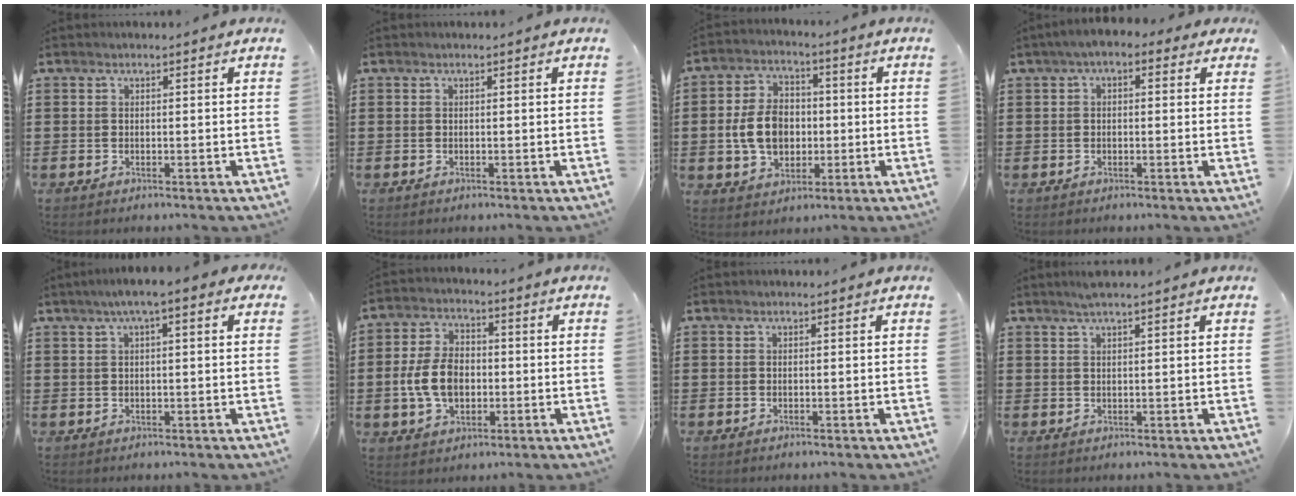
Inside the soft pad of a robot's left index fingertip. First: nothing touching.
{"total": 0.0}
{"total": 8.0, "force": [-0.8, 6.0, 5.3], "torque": [-0.117, 0.007, -0.019]}
{"total": 2.4, "force": [-0.1, 1.4, 2.0], "torque": [-0.039, 0.010, -0.005]}
{"total": 3.1, "force": [0.9, 0.4, 2.9], "torque": [-0.056, 0.004, 0.014]}
{"total": 7.7, "force": [-1.2, 5.2, 5.6], "torque": [-0.132, 0.007, -0.026]}
{"total": 0.0}
{"total": 1.7, "force": [1.4, -0.1, 0.9], "torque": [-0.020, 0.001, 0.027]}